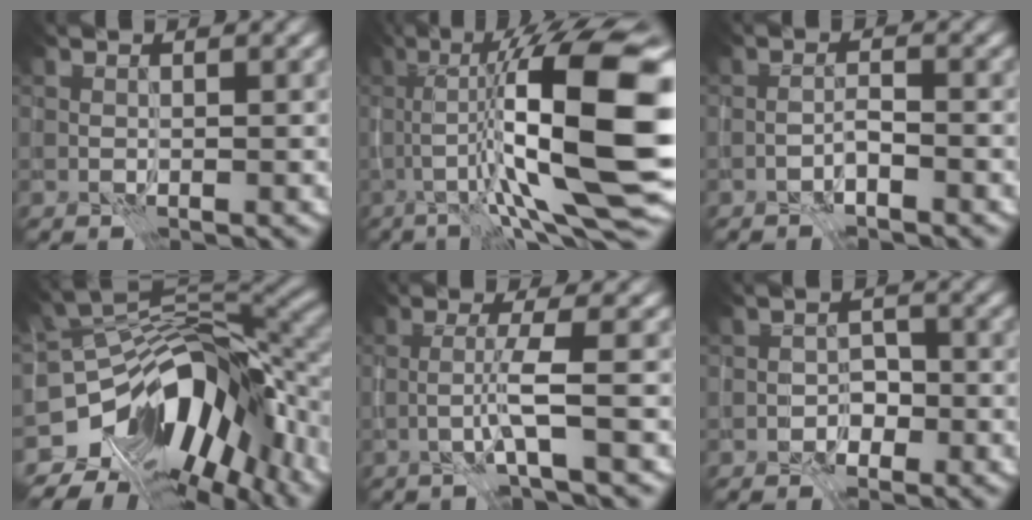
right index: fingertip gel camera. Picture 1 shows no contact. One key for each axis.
{"total": 15.3, "fx": -0.8, "fy": 3.5, "fz": 14.9, "tx": -0.229, "ty": 0.022, "tz": -0.011}
{"total": 1.4, "fx": -1.1, "fy": 0.1, "fz": 0.8, "tx": -0.015, "ty": 0.008, "tz": -0.026}
{"total": 15.0, "fx": -7.1, "fy": 7.7, "fz": 10.8, "tx": -0.168, "ty": -0.004, "tz": -0.117}
{"total": 2.7, "fx": -1.0, "fy": -0.1, "fz": 2.6, "tx": -0.053, "ty": 0.007, "tz": -0.028}
{"total": 1.9, "fx": -1.2, "fy": 1.3, "fz": 0.8, "tx": -0.006, "ty": 0.007, "tz": -0.023}